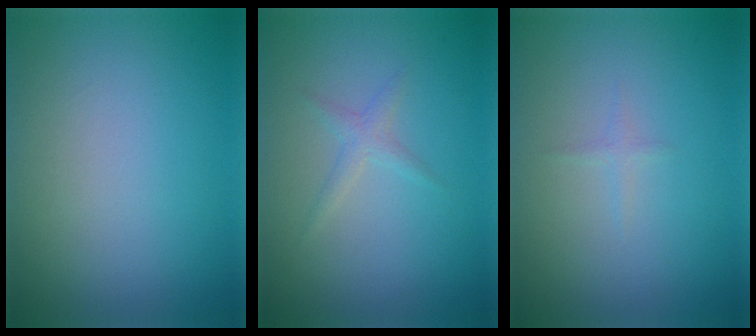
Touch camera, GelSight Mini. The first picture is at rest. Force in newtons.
{"total": 1.2, "press": 1.2, "slide": 0.0}
{"total": 0.6, "press": 0.6, "slide": 0.0}